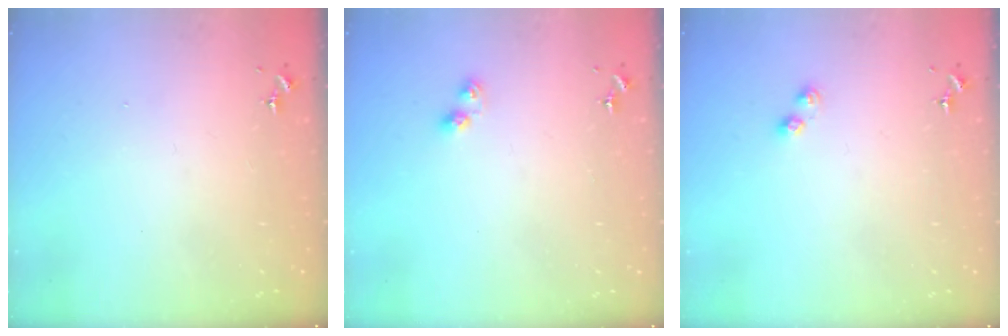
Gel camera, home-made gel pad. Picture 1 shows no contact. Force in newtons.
{"total": 4.6, "press": 4.6, "slide": 0.2}
{"total": 3.7, "press": 3.7, "slide": 0.4}